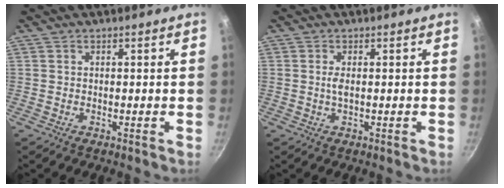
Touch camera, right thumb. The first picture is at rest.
{"total": 1.6, "force": [0.1, 0.5, 1.5], "torque": [-0.033, 0.000, 0.004]}